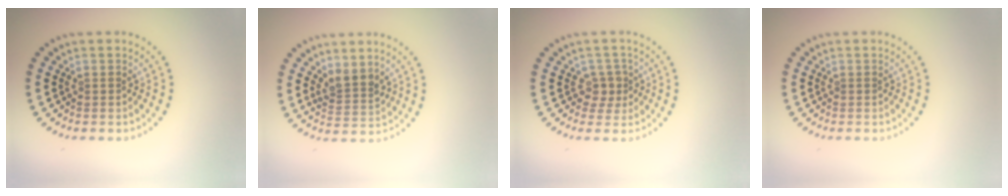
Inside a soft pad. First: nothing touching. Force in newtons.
{"total": 2.2, "press": 1.8, "slide": 1.3}
{"total": 1.8, "press": 1.5, "slide": 1.0}
{"total": 0.0}